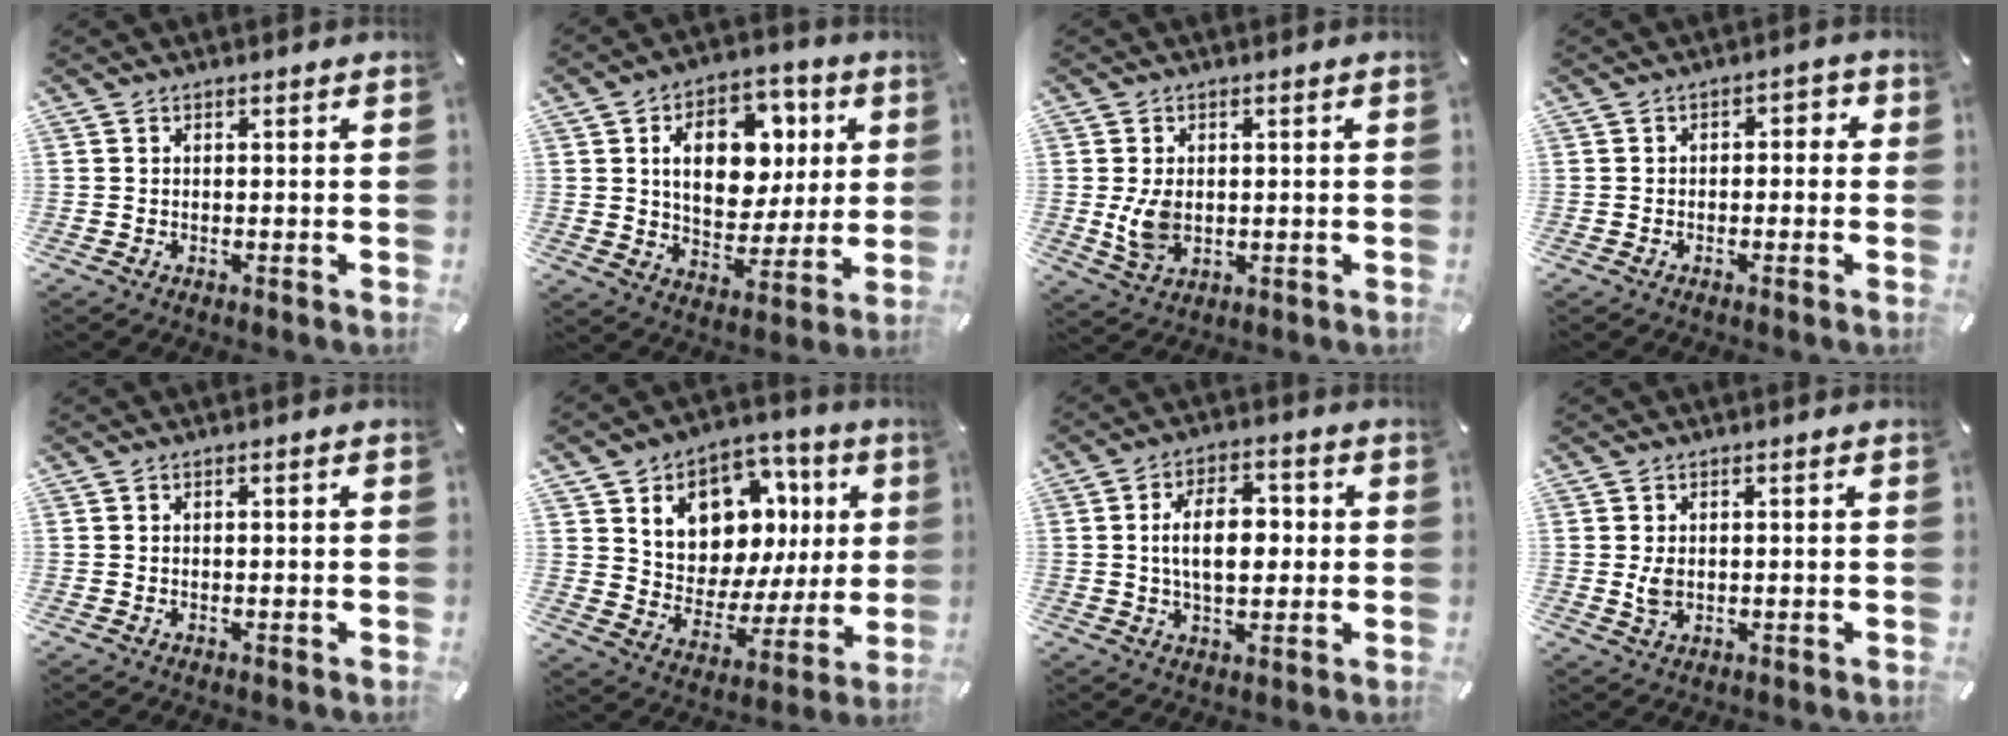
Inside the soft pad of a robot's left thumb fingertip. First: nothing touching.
{"total": 16.2, "force": [4.4, 11.7, 10.4], "torque": [-0.149, 0.000, 0.081]}
{"total": 6.6, "force": [-0.1, 4.8, 4.6], "torque": [-0.094, -0.007, -0.005]}
{"total": 2.4, "force": [-1.4, 1.5, 1.2], "torque": [-0.022, 0.015, -0.032]}
{"total": 0.7, "force": [0.0, 0.2, 0.6], "torque": [-0.011, 0.001, -0.001]}
{"total": 13.1, "force": [6.1, 9.9, 6.1], "torque": [-0.096, -0.058, 0.113]}
{"total": 10.9, "force": [0.5, 6.6, 8.7], "torque": [-0.144, 0.005, 0.002]}
{"total": 3.2, "force": [0.1, 2.2, 2.3], "torque": [-0.051, -0.004, -0.005]}